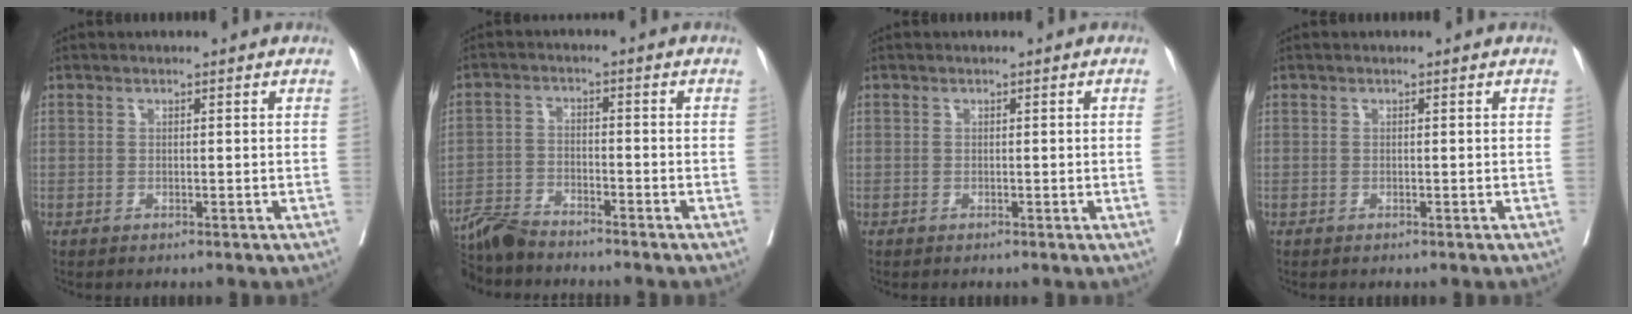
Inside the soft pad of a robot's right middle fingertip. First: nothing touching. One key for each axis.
{"total": 7.3, "fx": -7.0, "fy": 0.5, "fz": 2.0, "tx": -0.031, "ty": -0.016, "tz": -0.131}
{"total": 0.9, "fx": 0.0, "fy": -0.5, "fz": 0.8, "tx": -0.007, "ty": -0.001, "tz": 0.000}
{"total": 0.0}